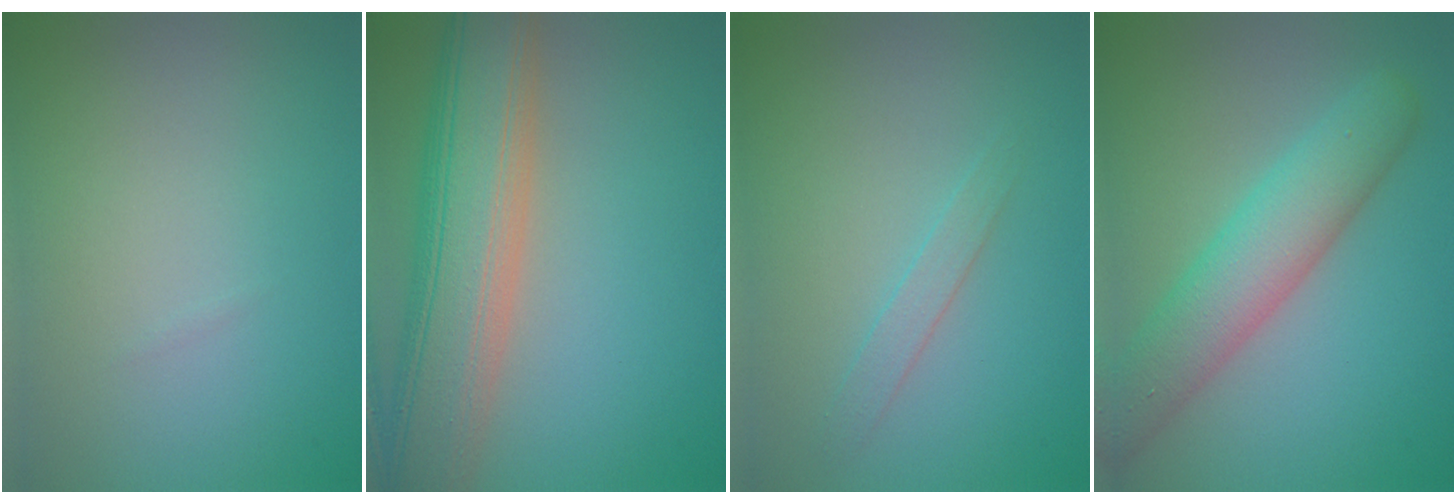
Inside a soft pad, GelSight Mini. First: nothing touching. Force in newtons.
{"total": 10.4, "press": 10.4, "slide": 0.6}
{"total": 1.2, "press": 1.2, "slide": 0.0}
{"total": 6.2, "press": 6.2, "slide": 0.3}